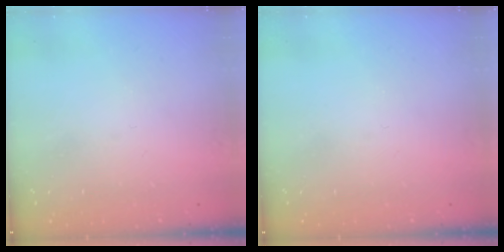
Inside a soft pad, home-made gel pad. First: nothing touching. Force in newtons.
{"total": 0.0}